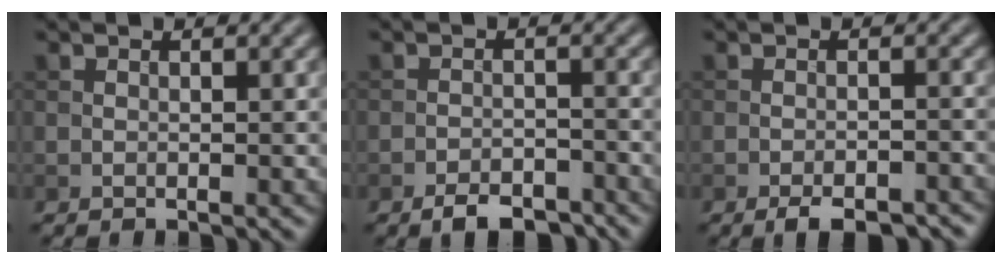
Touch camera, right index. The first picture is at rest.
{"total": 4.0, "force": [-3.2, 1.5, 1.9], "torque": [-0.026, 0.002, -0.056]}
{"total": 4.7, "force": [-3.6, 1.4, 2.7], "torque": [-0.042, -0.006, -0.049]}